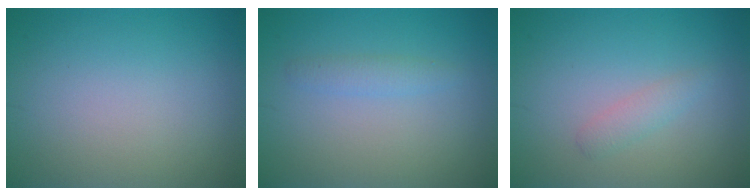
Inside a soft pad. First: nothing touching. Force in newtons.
{"total": 1.3, "press": 1.3, "slide": 0.0}
{"total": 1.3, "press": 1.3, "slide": 0.1}